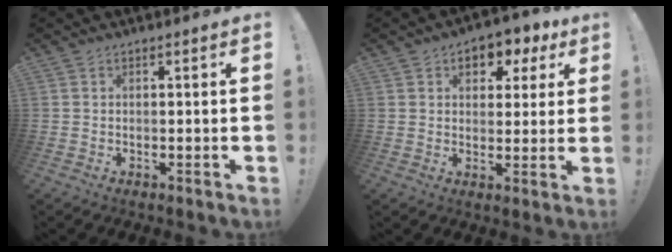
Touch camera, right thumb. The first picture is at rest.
{"total": 6.6, "force": [2.6, 5.0, 3.5], "torque": [-0.037, -0.010, 0.046]}